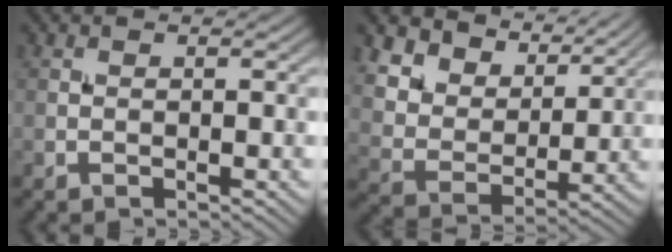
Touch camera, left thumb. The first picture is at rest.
{"total": 11.4, "force": [7.9, 6.4, 5.2], "torque": [-0.146, -0.015, 0.158]}